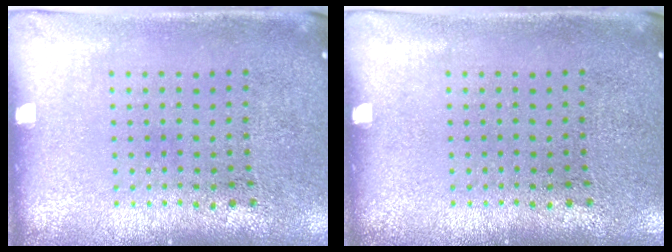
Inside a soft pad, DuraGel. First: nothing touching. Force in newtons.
{"total": 0.0}